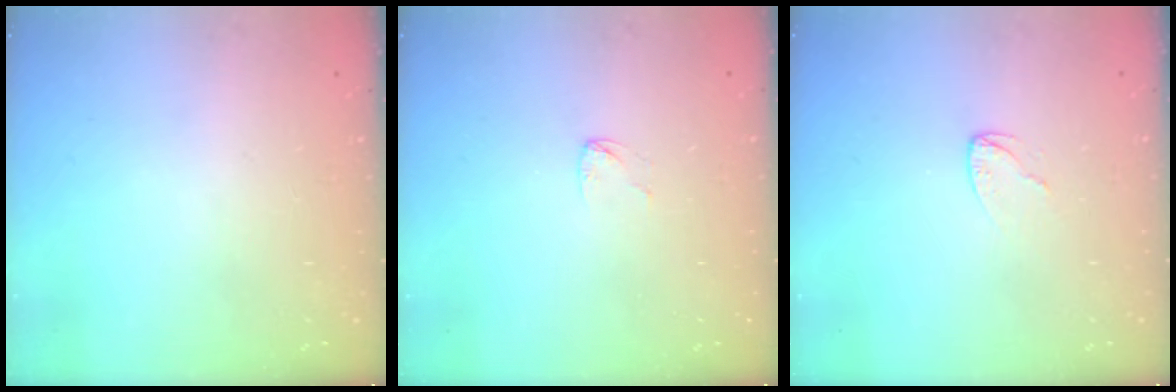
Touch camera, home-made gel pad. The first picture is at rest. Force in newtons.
{"total": 2.8, "press": 2.8, "slide": 0.2}
{"total": 2.4, "press": 2.4, "slide": 0.2}